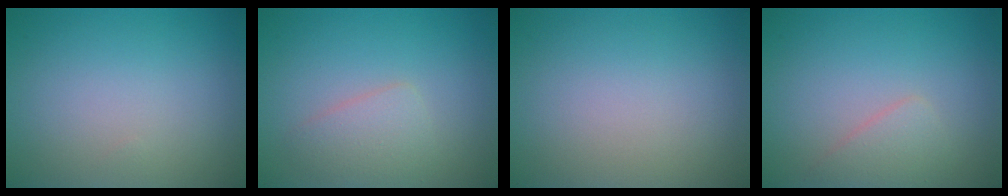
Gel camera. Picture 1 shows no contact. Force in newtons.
{"total": 2.4, "press": 2.4, "slide": 0.1}
{"total": 0.0}
{"total": 1.8, "press": 1.8, "slide": 0.1}